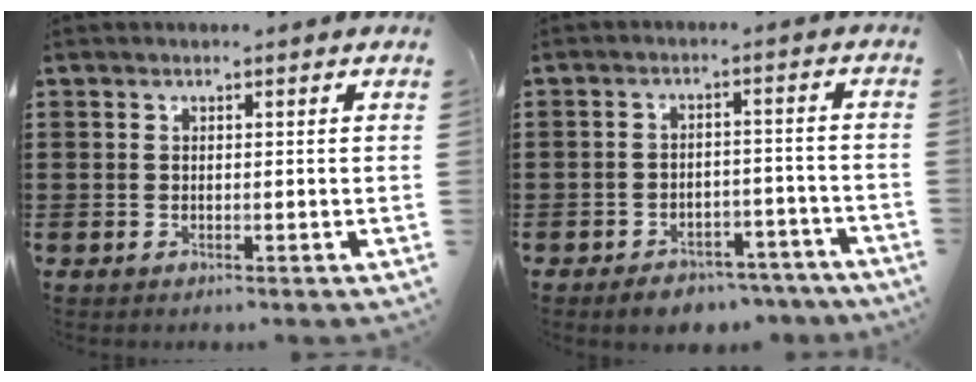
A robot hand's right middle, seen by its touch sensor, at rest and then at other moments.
{"total": 3.7, "force": [-3.6, 0.8, 0.7], "torque": [-0.014, 0.010, -0.072]}